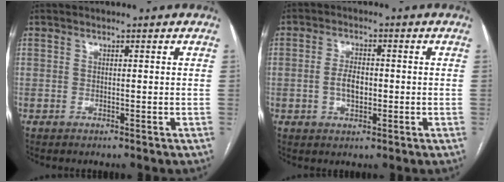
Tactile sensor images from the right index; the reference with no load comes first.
{"total": 4.3, "force": [-0.5, 2.3, 3.6], "torque": [-0.069, 0.005, -0.008]}